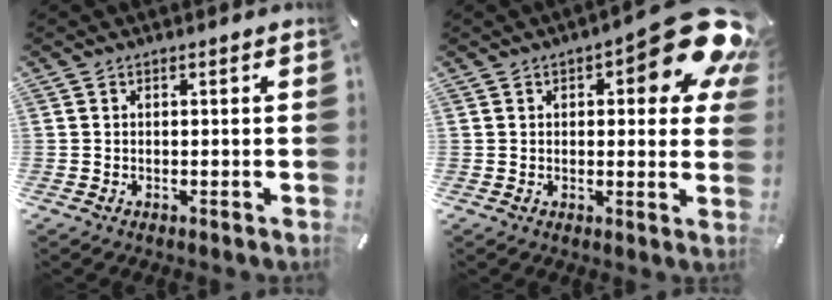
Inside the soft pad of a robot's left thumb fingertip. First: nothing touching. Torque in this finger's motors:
{"motor_torque": [3.23, 1.78, 0.38, -0.25, 0.21]}